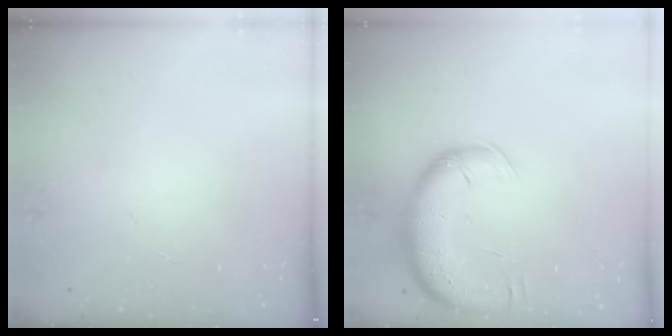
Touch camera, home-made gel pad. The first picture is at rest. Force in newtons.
{"total": 13.2, "press": 12.8, "slide": 3.3}